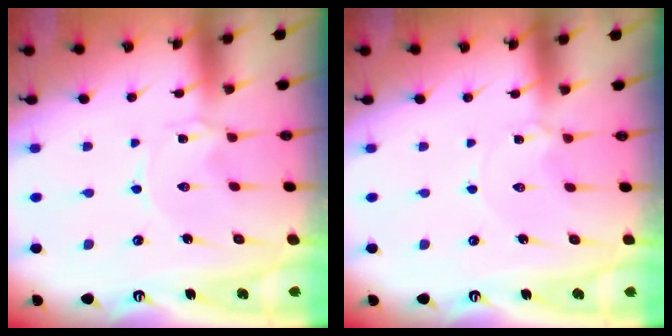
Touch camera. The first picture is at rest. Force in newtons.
{"total": 3.6, "press": 3.5, "slide": 0.4}